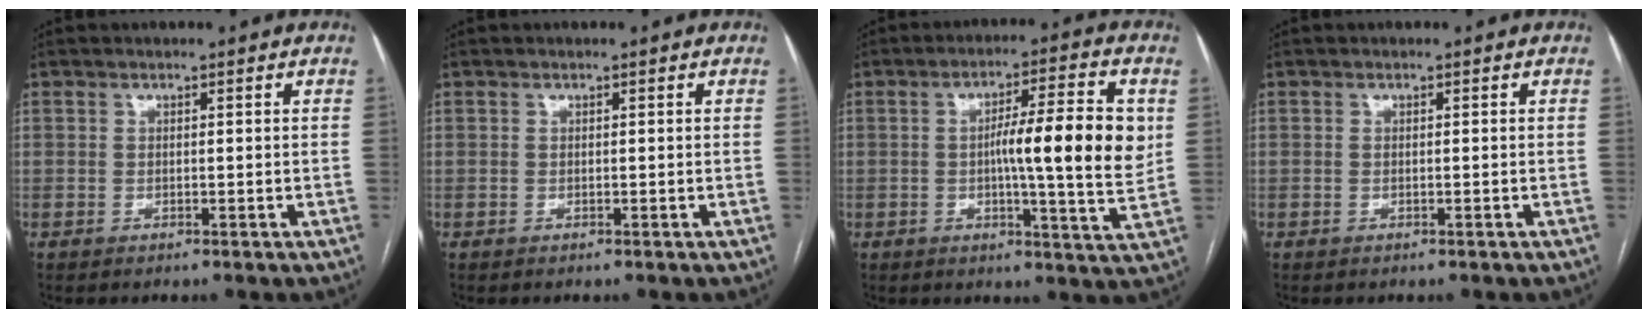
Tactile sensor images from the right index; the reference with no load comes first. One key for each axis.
{"total": 0.0}
{"total": 12.6, "fx": 0.9, "fy": 0.6, "fz": 12.6, "tx": -0.187, "ty": 0.004, "tz": 0.008}
{"total": 0.0}